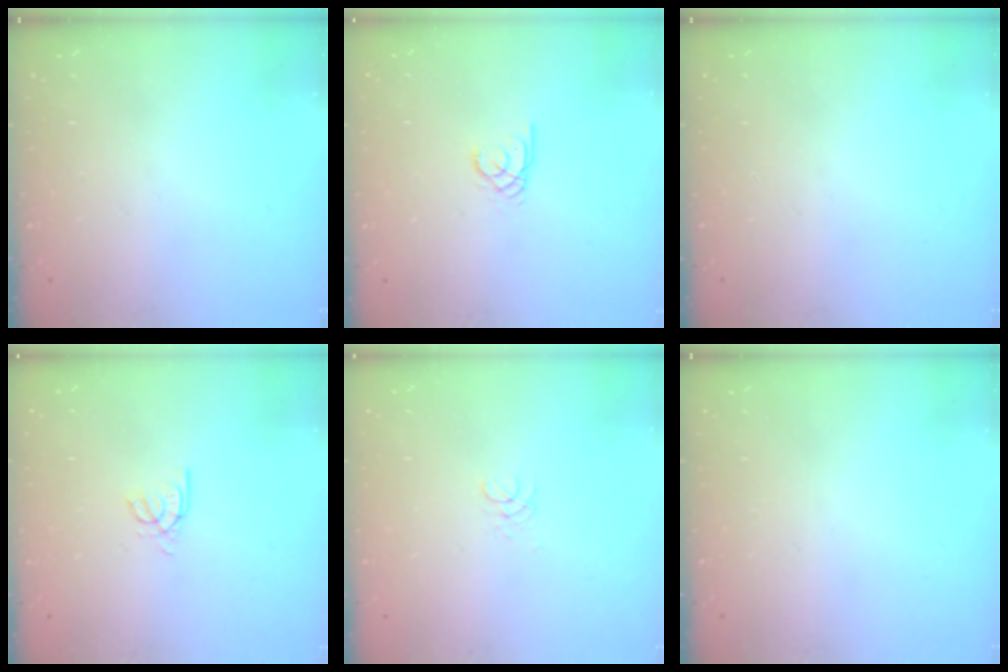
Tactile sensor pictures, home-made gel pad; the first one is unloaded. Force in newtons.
{"total": 1.9, "press": 1.9, "slide": 0.1}
{"total": 0.0}
{"total": 3.7, "press": 3.7, "slide": 0.1}
{"total": 1.3, "press": 1.3, "slide": 0.1}
{"total": 0.0}